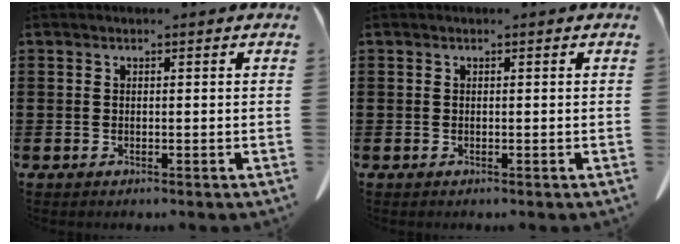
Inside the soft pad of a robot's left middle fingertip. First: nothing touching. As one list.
[{"total": 0.0}]